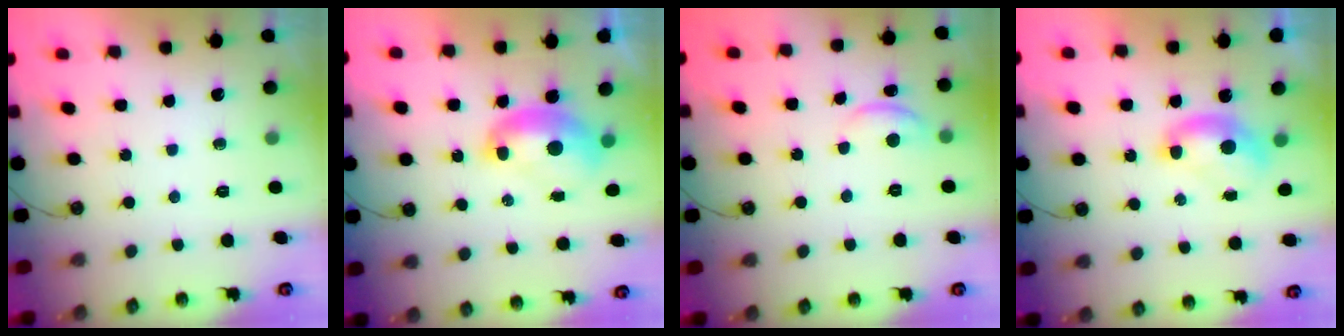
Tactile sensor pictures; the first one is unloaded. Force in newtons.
{"total": 2.5, "press": 2.5, "slide": 0.2}
{"total": 2.2, "press": 2.1, "slide": 0.5}
{"total": 1.6, "press": 1.4, "slide": 0.8}